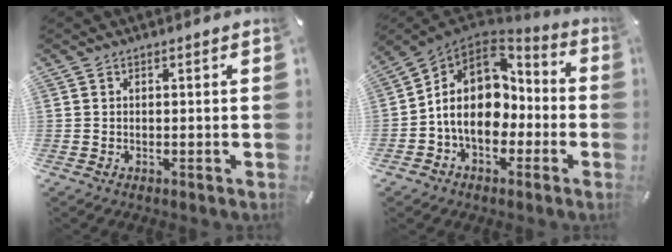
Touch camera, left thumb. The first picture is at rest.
{"total": 14.2, "force": [-0.3, 11.2, 8.6], "torque": [-0.163, 0.002, -0.004]}